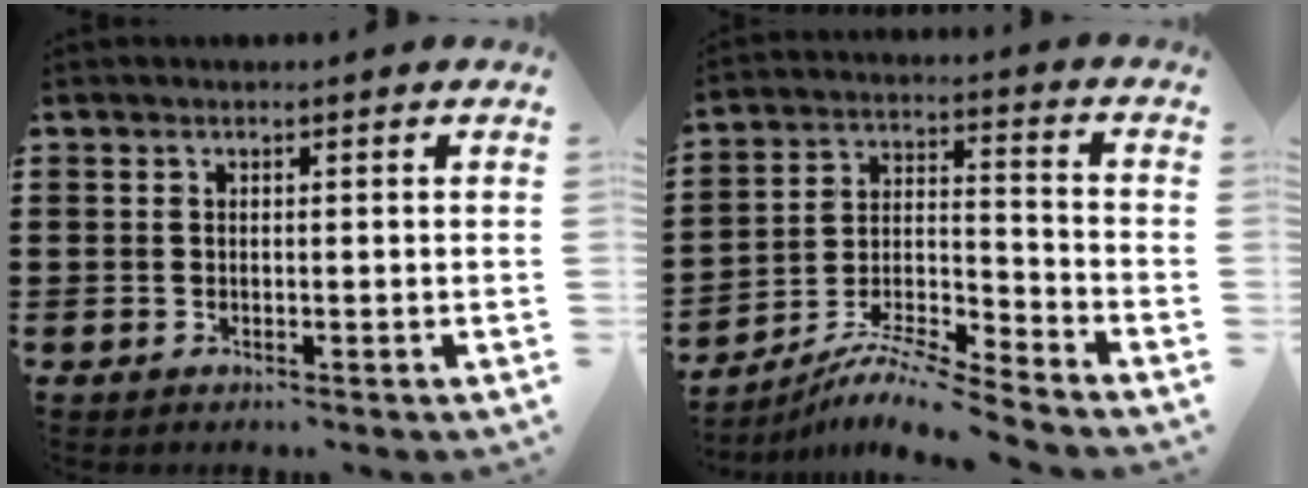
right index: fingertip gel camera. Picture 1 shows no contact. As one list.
[{"total": 8.3, "force": [-7.8, 0.1, 2.7], "torque": [-0.050, 0.006, -0.155]}]